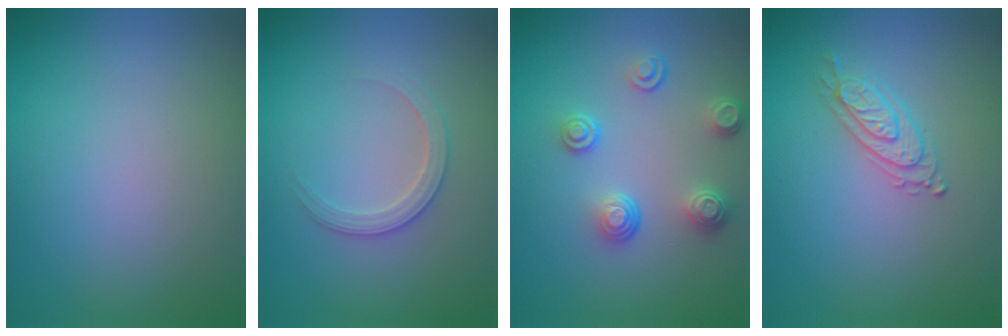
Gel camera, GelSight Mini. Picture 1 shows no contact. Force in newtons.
{"total": 2.2, "press": 2.2, "slide": 0.2}
{"total": 3.7, "press": 2.8, "slide": 2.4}
{"total": 2.2, "press": 2.1, "slide": 0.6}